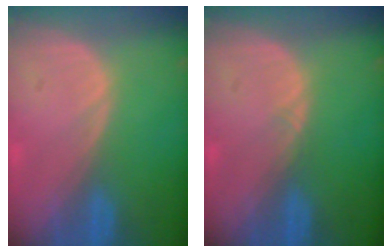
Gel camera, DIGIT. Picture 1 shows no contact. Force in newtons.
{"total": 0.5, "press": 0.5, "slide": 0.1}